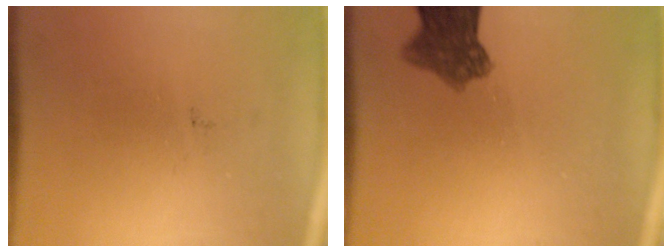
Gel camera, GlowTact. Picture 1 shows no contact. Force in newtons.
{"total": 7.2}